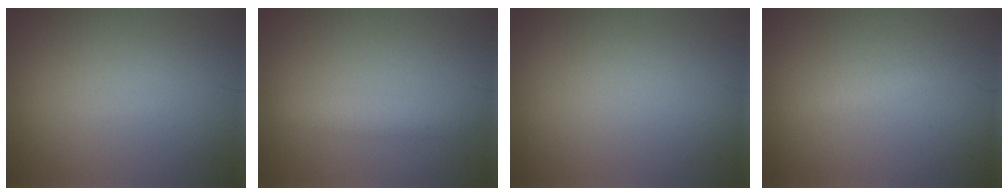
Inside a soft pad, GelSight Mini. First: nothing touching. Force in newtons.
{"total": 1.9, "press": 1.9, "slide": 0.1}
{"total": 0.0}
{"total": 1.0, "press": 1.0, "slide": 0.0}